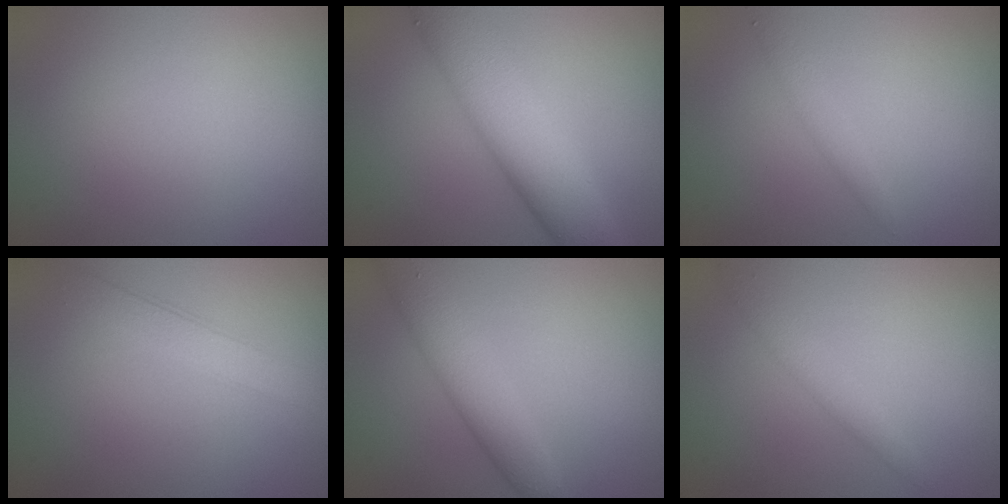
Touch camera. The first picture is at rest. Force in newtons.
{"total": 8.5, "press": 8.5, "slide": 0.2}
{"total": 1.2, "press": 1.2, "slide": 0.1}
{"total": 2.5, "press": 2.5, "slide": 0.1}
{"total": 4.0, "press": 4.0, "slide": 0.2}
{"total": 1.7, "press": 1.7, "slide": 0.0}